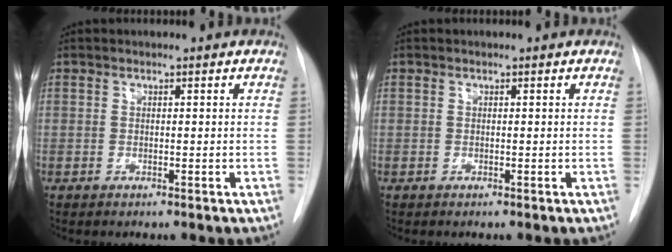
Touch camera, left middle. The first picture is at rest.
{"total": 0.0}